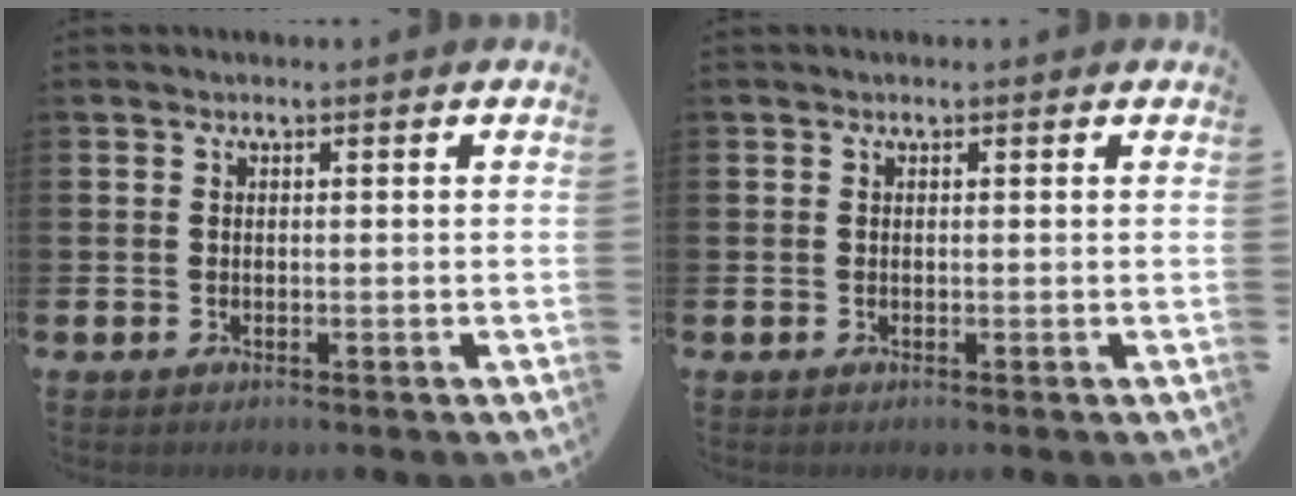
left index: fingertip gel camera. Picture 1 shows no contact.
{"total": 0.0}